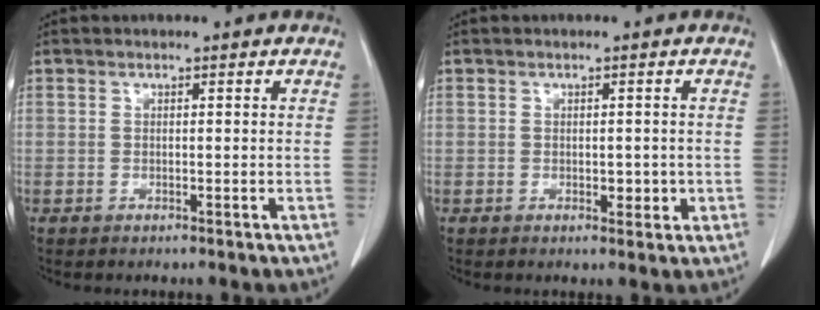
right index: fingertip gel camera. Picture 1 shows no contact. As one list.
[{"total": 2.0, "force": [-0.3, 1.2, 1.6], "torque": [-0.018, 0.001, 0.002]}]